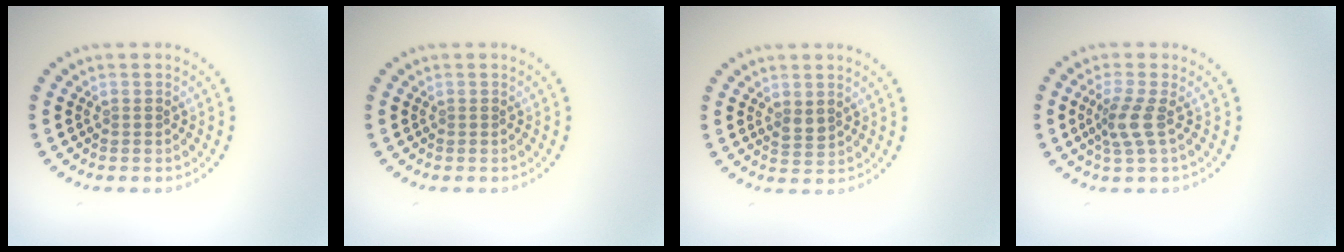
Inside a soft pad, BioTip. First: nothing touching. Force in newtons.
{"total": 0.0}
{"total": 1.2, "press": 1.1, "slide": 0.4}
{"total": 2.4, "press": 1.9, "slide": 1.5}